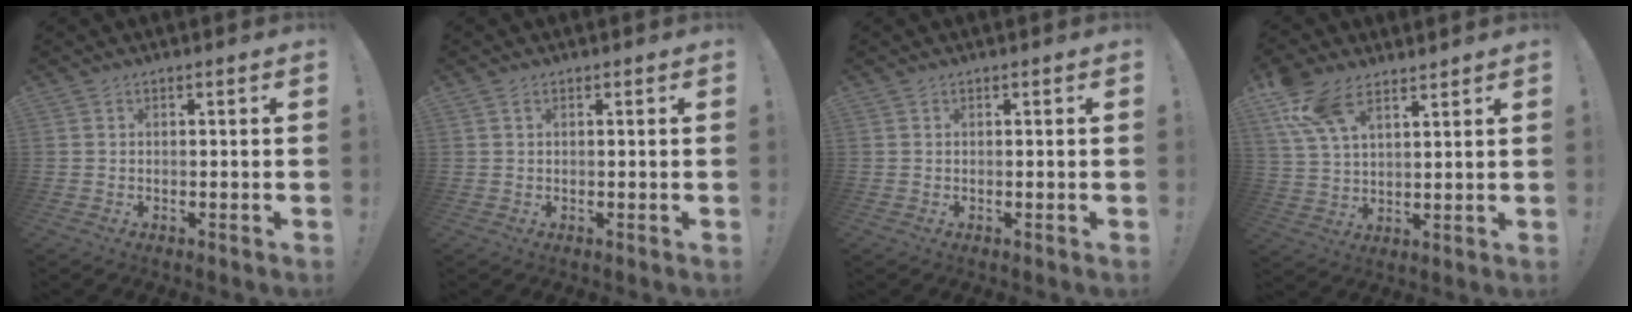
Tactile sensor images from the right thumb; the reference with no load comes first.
{"total": 1.0, "force": [0.5, 0.4, 0.8], "torque": [-0.022, 0.004, 0.009]}
{"total": 0.0}
{"total": 10.6, "force": [7.5, 4.8, 5.8], "torque": [-0.120, -0.028, 0.148]}